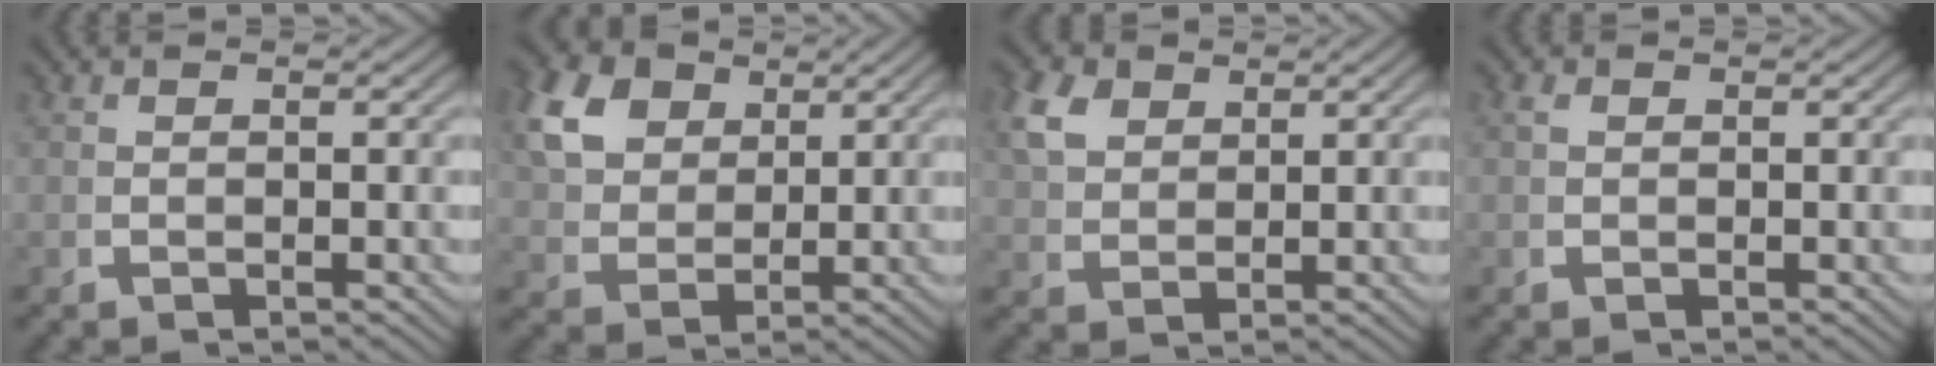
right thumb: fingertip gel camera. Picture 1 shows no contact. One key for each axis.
{"total": 7.8, "fx": 3.5, "fy": 5.5, "fz": 4.2, "tx": -0.104, "ty": -0.012, "tz": 0.072}
{"total": 4.4, "fx": 2.8, "fy": 2.5, "fz": 2.2, "tx": -0.044, "ty": 0.002, "tz": 0.062}
{"total": 0.8, "fx": 0.5, "fy": 0.6, "fz": 0.3, "tx": -0.010, "ty": -0.004, "tz": 0.013}